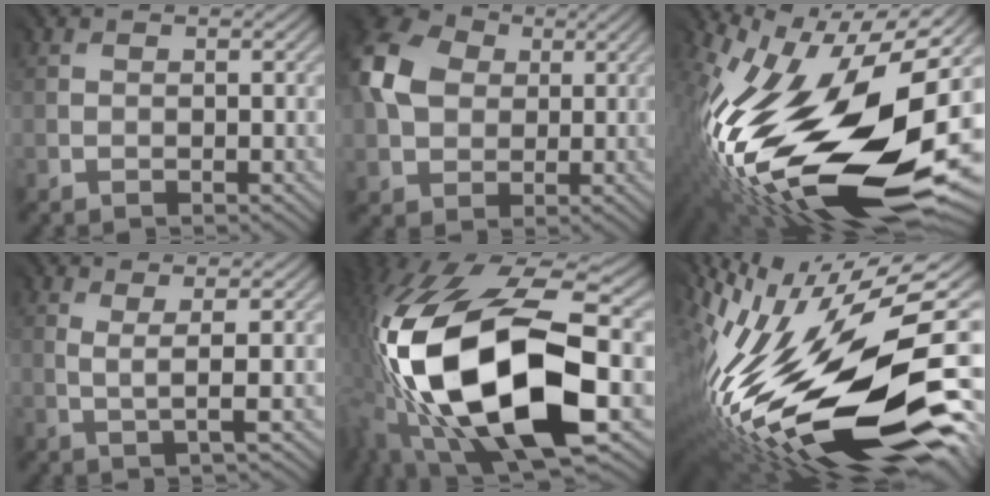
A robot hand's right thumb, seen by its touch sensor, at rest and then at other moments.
{"total": 10.1, "force": [2.4, 7.8, 5.9], "torque": [-0.168, 0.022, 0.041]}
{"total": 20.5, "force": [-3.4, 9.6, 17.8], "torque": [-0.362, -0.035, -0.061]}
{"total": 2.2, "force": [0.6, 0.1, 2.1], "torque": [-0.042, 0.001, 0.013]}
{"total": 20.3, "force": [-2.4, 10.3, 17.3], "torque": [-0.393, -0.038, -0.020]}
{"total": 20.0, "force": [-5.1, 7.5, 17.9], "torque": [-0.349, -0.014, -0.094]}